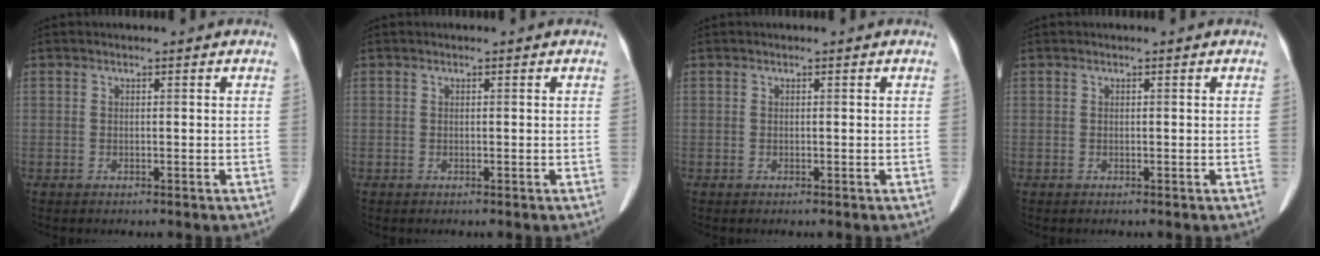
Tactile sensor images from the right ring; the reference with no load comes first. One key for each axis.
{"total": 0.0}
{"total": 0.0}
{"total": 0.0}